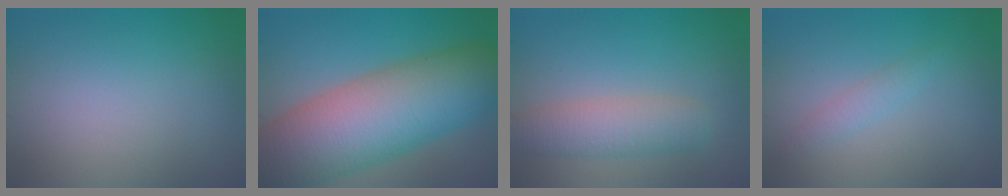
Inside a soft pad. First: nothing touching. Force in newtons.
{"total": 13.7, "press": 13.7, "slide": 0.6}
{"total": 4.2, "press": 4.2, "slide": 0.3}
{"total": 1.3, "press": 1.3, "slide": 0.0}